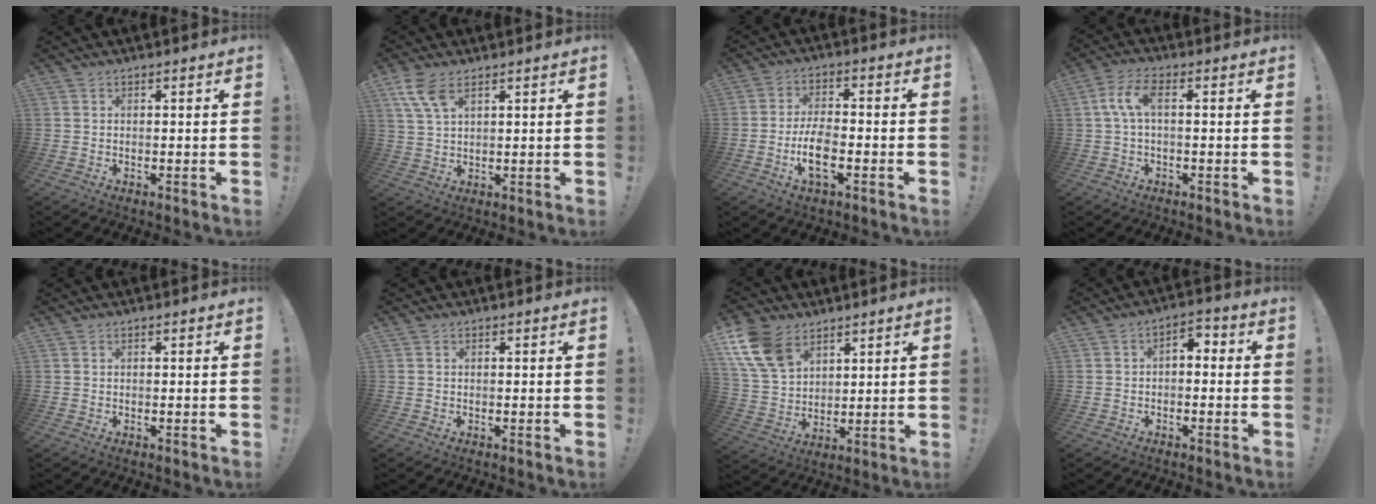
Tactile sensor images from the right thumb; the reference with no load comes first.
{"total": 7.4, "force": [4.4, 3.0, 5.1], "torque": [-0.105, -0.016, 0.082]}
{"total": 9.1, "force": [-3.1, 3.9, 7.6], "torque": [-0.151, 0.001, -0.056]}
{"total": 7.2, "force": [0.8, 2.7, 6.7], "torque": [-0.143, 0.001, 0.012]}
{"total": 0.0}
{"total": 0.0}
{"total": 14.2, "force": [8.1, 9.2, 7.1], "torque": [-0.151, -0.036, 0.161]}
{"total": 3.6, "force": [-1.4, 2.3, 2.4], "torque": [-0.038, 0.011, -0.026]}